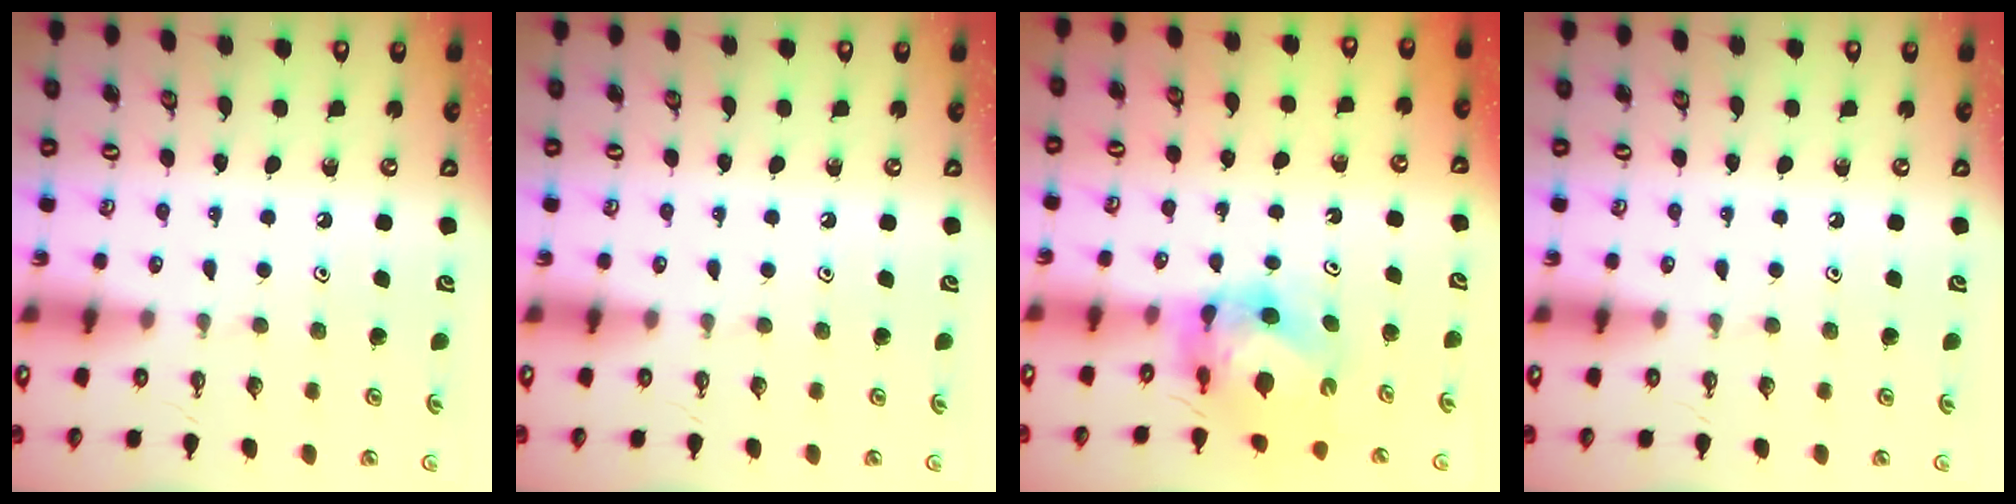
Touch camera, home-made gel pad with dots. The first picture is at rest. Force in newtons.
{"total": 0.0}
{"total": 7.4, "press": 7.3, "slide": 0.9}
{"total": 0.0}